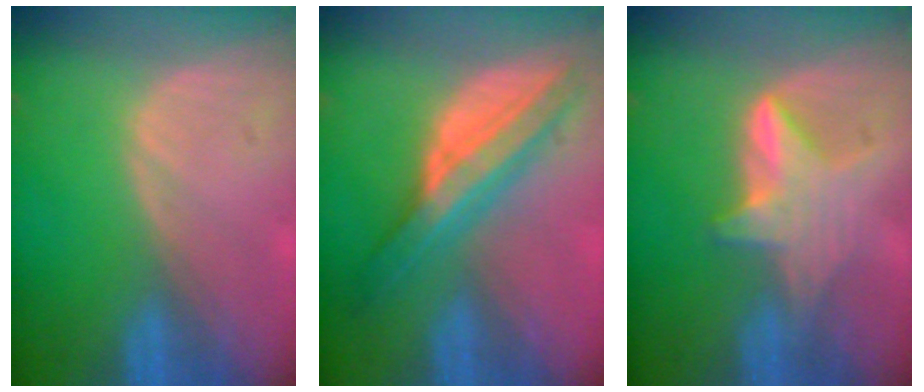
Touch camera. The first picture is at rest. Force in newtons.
{"total": 8.6, "press": 8.5, "slide": 0.4}
{"total": 6.0, "press": 5.7, "slide": 1.9}